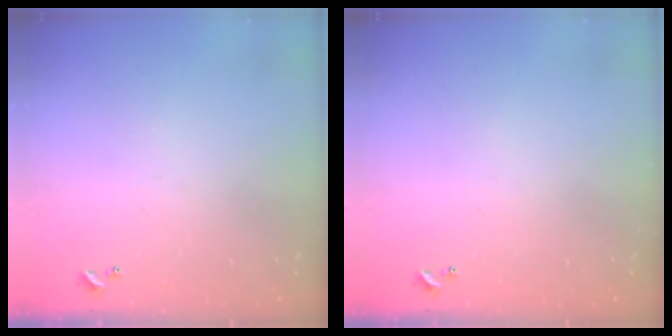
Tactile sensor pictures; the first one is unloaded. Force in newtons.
{"total": 0.0}